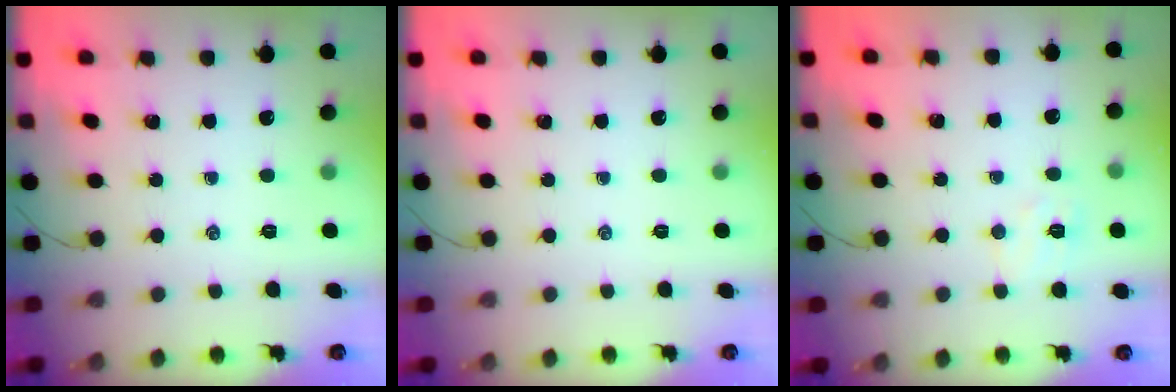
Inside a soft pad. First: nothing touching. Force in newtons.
{"total": 0.0}
{"total": 5.2, "press": 5.1, "slide": 1.1}